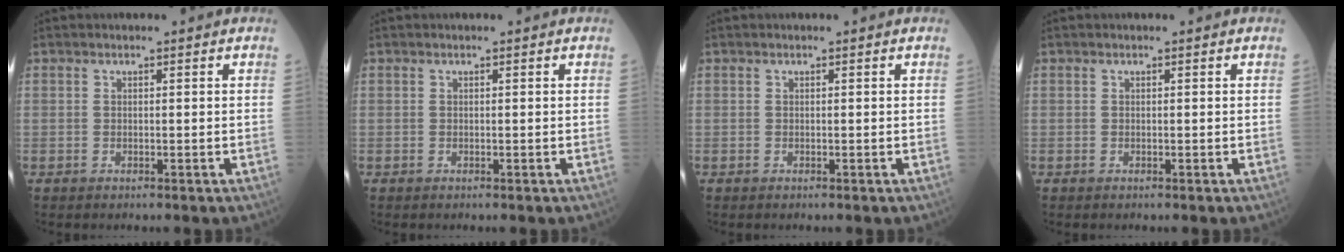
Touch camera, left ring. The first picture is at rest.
{"total": 0.0}
{"total": 0.0}
{"total": 0.0}